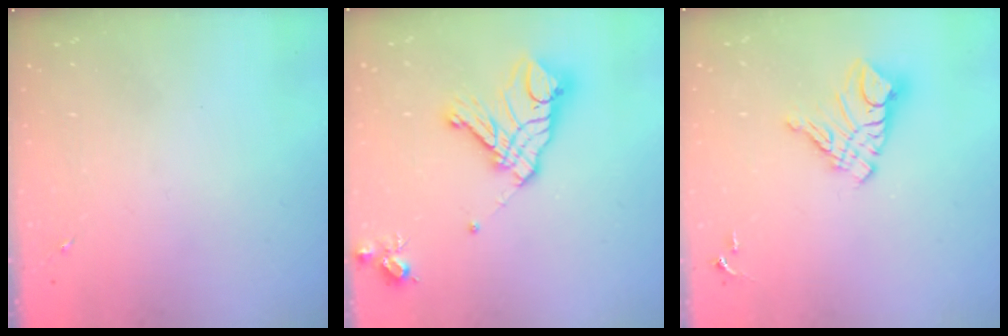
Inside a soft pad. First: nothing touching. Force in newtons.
{"total": 17.6, "press": 17.5, "slide": 1.9}
{"total": 12.1, "press": 12.0, "slide": 1.1}